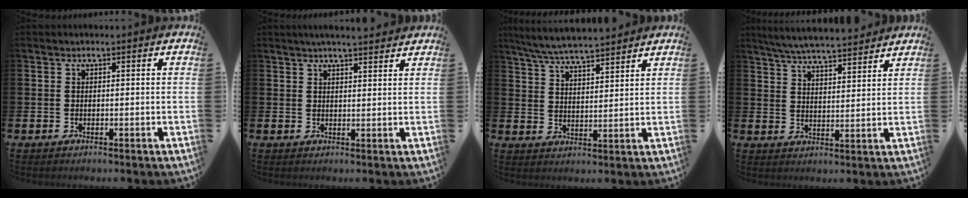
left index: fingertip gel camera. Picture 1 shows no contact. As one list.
[{"total": 3.4, "force": [3.3, 0.0, 0.9], "torque": [-0.025, -0.010, 0.060]}, {"total": 6.1, "force": [5.9, 0.3, 1.4], "torque": [-0.055, -0.026, 0.107]}, {"total": 6.1, "force": [5.9, 0.3, 1.3], "torque": [-0.052, -0.029, 0.108]}]